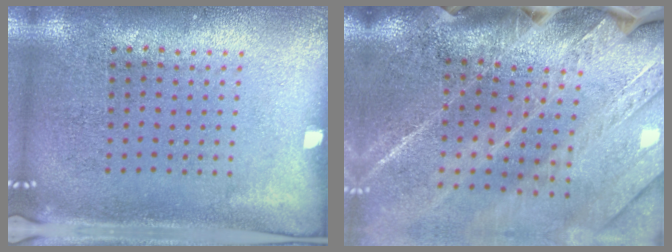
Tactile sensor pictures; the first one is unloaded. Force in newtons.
{"total": 3.9, "press": 3.4, "slide": 2.0}